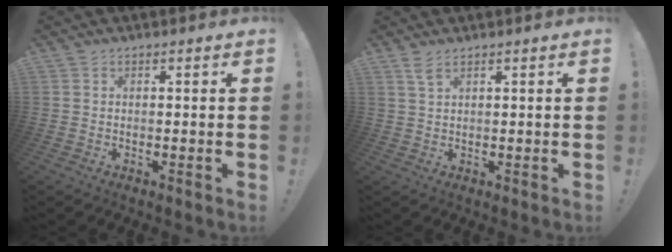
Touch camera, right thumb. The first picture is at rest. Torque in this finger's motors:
{"motor_torque": [-0.27, 0.32, 0.05, -0.09, 0.01]}